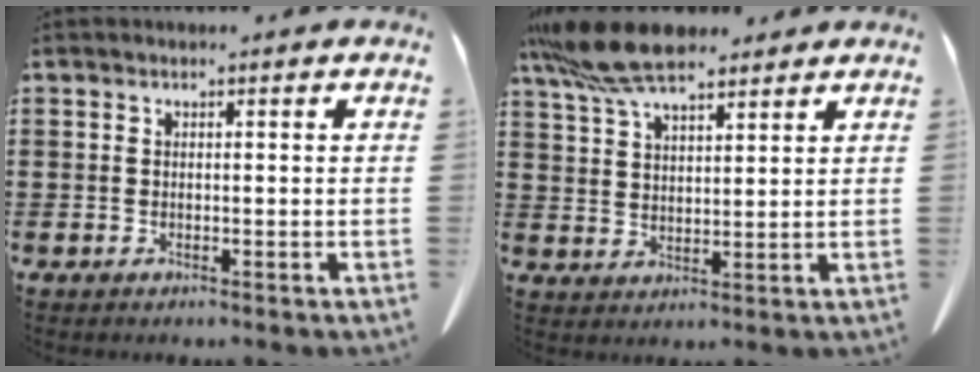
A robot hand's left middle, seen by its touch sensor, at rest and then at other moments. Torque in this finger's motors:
{"motor_torque": [2.00, 0.14, 0.63, 0.21]}